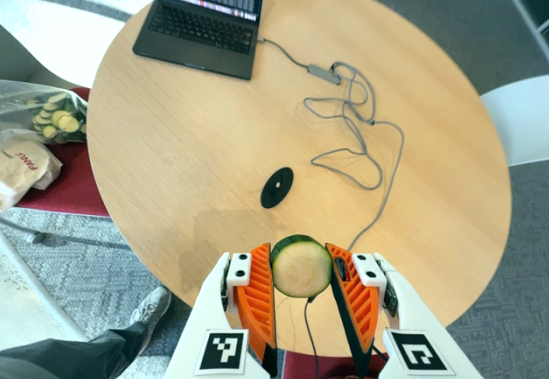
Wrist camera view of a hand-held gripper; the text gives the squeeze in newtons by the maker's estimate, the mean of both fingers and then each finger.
{"total": 11.4, "left": 11.1, "right": 11.8}